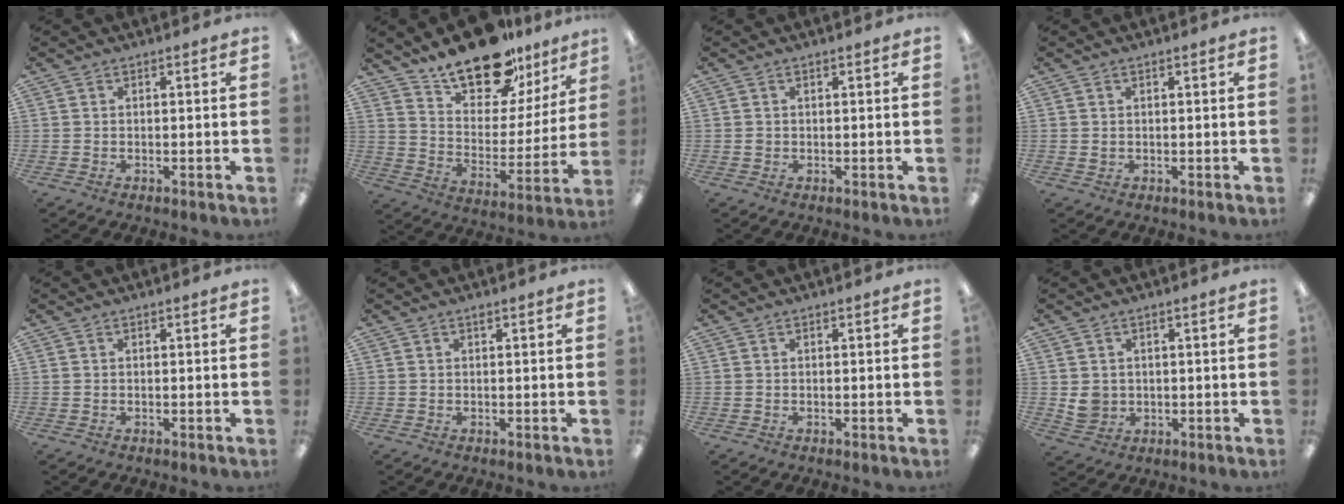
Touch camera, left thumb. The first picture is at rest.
{"total": 19.5, "force": [15.2, 8.5, 8.8], "torque": [-0.145, -0.106, 0.268]}
{"total": 0.8, "force": [0.2, 0.7, 0.3], "torque": [-0.007, 0.005, 0.002]}
{"total": 0.7, "force": [0.3, 0.6, 0.4], "torque": [0.000, -0.001, 0.004]}
{"total": 0.0}
{"total": 0.6, "force": [0.5, 0.1, 0.4], "torque": [-0.010, 0.001, 0.008]}
{"total": 0.0}
{"total": 3.9, "force": [0.9, 3.6, 1.1], "torque": [-0.010, 0.001, 0.017]}